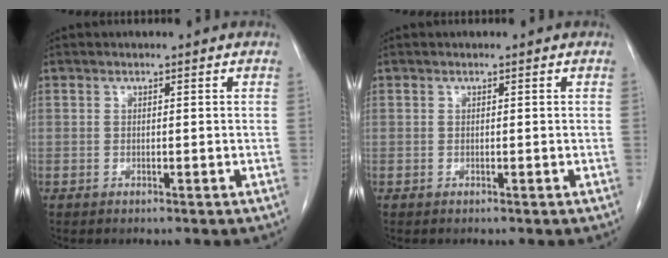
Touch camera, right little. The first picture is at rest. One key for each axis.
{"total": 0.0}